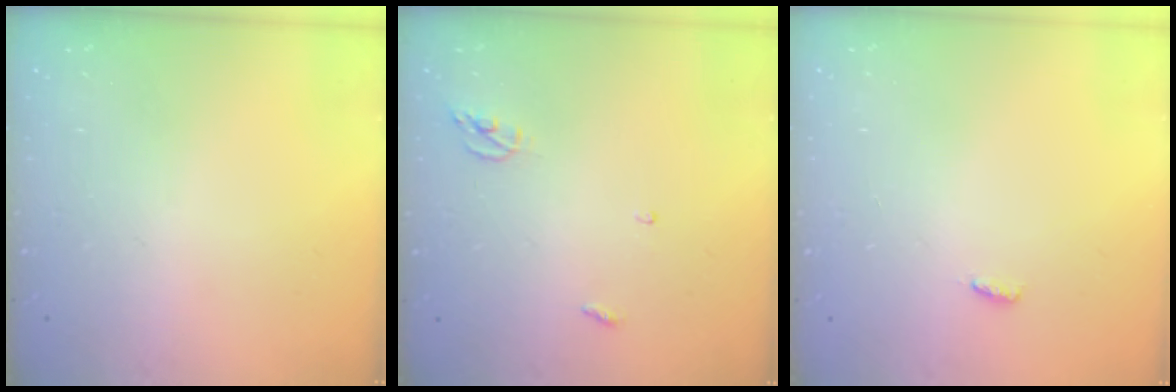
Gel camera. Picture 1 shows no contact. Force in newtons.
{"total": 3.6, "press": 3.6, "slide": 0.3}
{"total": 3.1, "press": 2.7, "slide": 1.5}